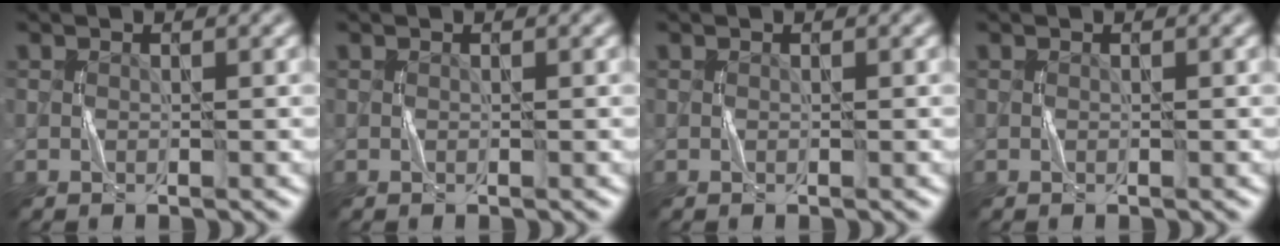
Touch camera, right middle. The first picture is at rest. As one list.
[{"total": 0.0}, {"total": 0.0}, {"total": 0.0}]